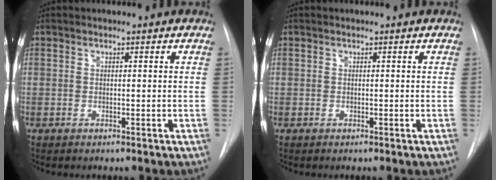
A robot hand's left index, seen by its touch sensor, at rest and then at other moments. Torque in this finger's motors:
{"motor_torque": [0.04, -0.05, 0.02, 0.00]}